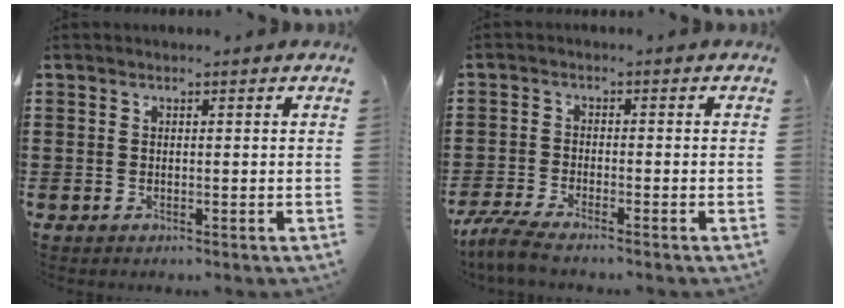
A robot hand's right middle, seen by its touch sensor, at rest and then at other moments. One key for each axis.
{"total": 3.9, "fx": -3.6, "fy": 0.0, "fz": 1.6, "tx": -0.050, "ty": -0.014, "tz": -0.074}